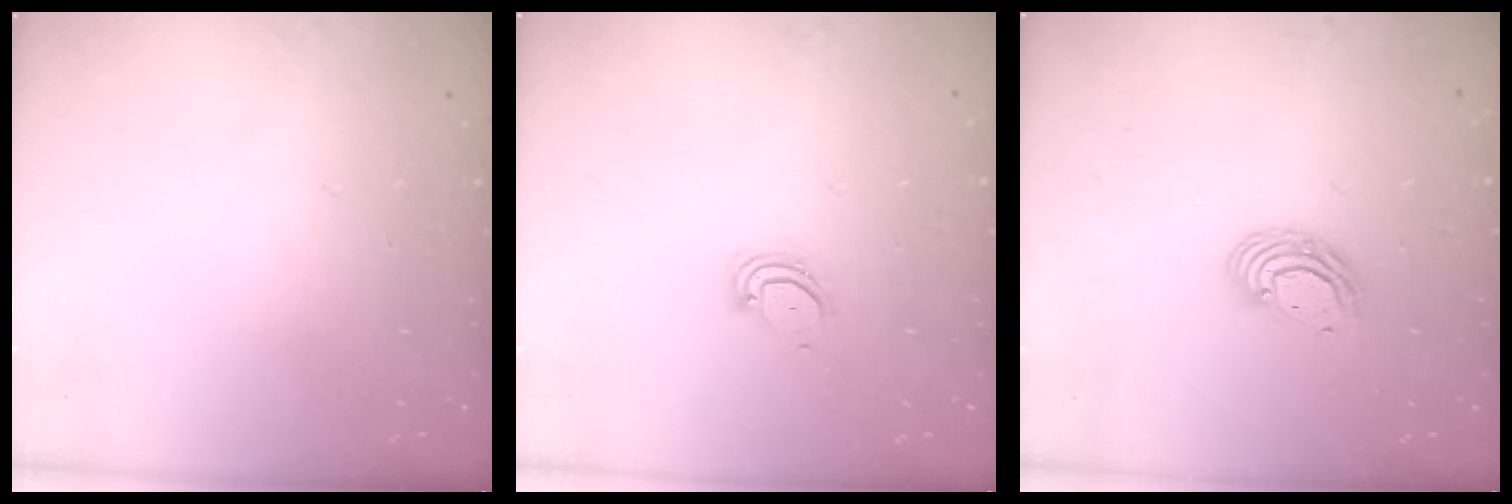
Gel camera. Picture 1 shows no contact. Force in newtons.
{"total": 3.5, "press": 3.5, "slide": 0.3}
{"total": 6.7, "press": 6.6, "slide": 0.7}